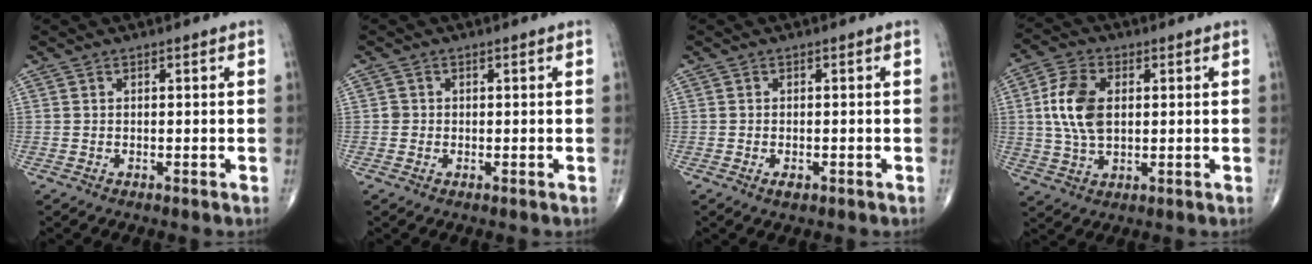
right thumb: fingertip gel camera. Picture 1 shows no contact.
{"total": 0.9, "force": [-0.1, 0.9, 0.1], "torque": [0.004, 0.004, -0.002]}
{"total": 1.5, "force": [-0.7, 0.7, 1.1], "torque": [-0.016, 0.001, -0.011]}
{"total": 10.1, "force": [1.3, 6.1, 8.0], "torque": [-0.158, 0.003, 0.026]}